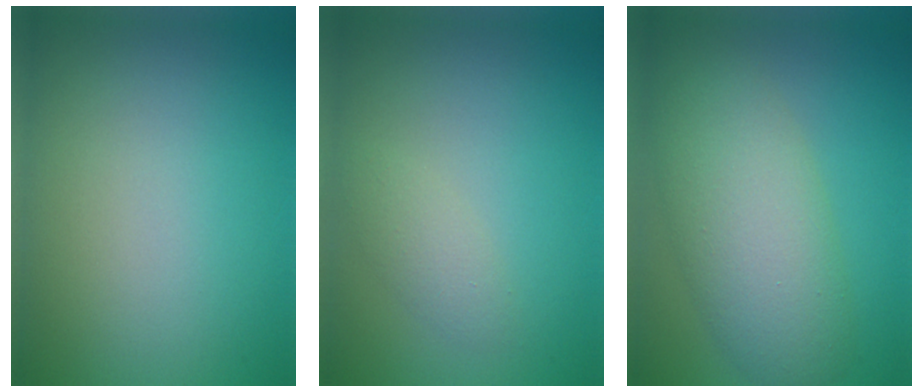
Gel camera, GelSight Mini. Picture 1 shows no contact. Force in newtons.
{"total": 1.5, "press": 1.5, "slide": 0.0}
{"total": 7.3, "press": 7.3, "slide": 0.3}